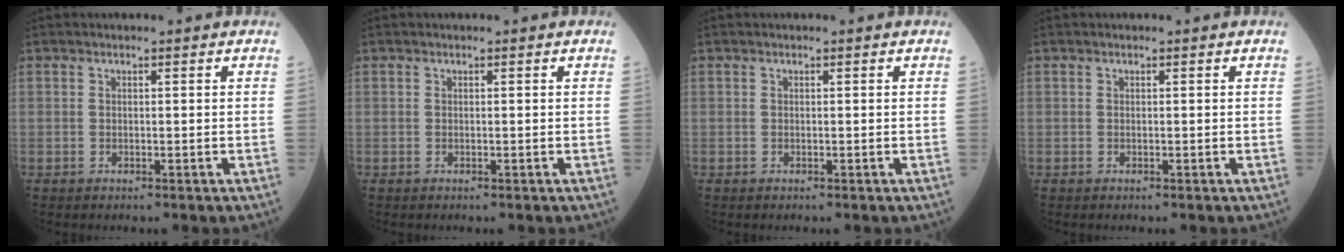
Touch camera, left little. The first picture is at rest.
{"total": 0.0}
{"total": 0.0}
{"total": 0.0}